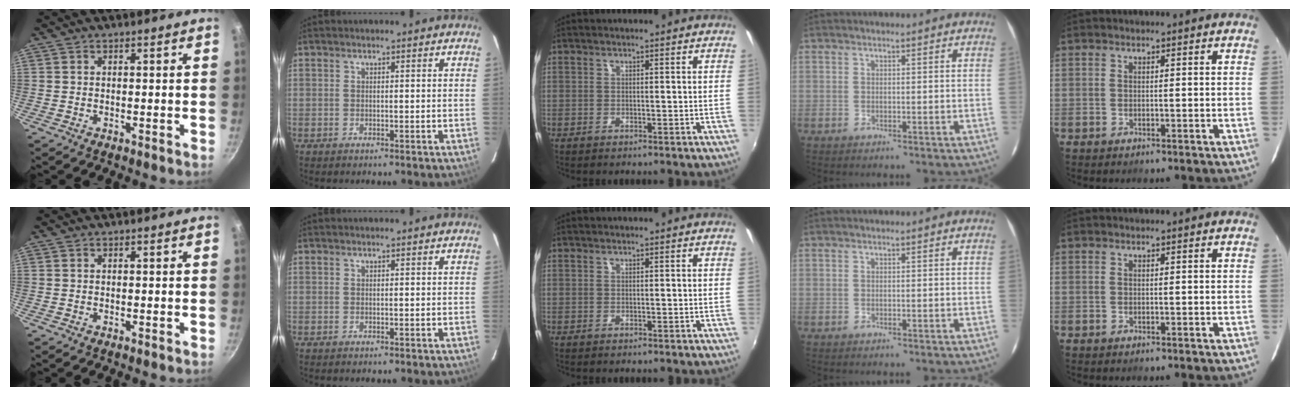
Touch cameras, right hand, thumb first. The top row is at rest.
{}